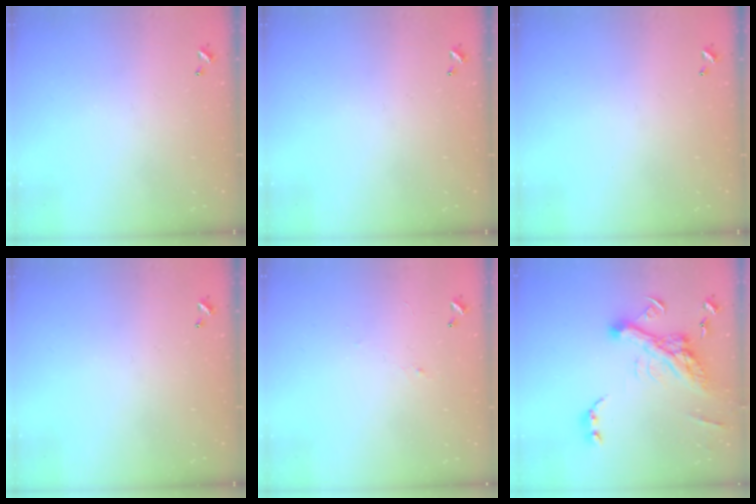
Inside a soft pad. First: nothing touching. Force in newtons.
{"total": 0.0}
{"total": 0.0}
{"total": 0.0}
{"total": 1.2, "press": 1.1, "slide": 0.5}
{"total": 15.7, "press": 15.4, "slide": 2.8}